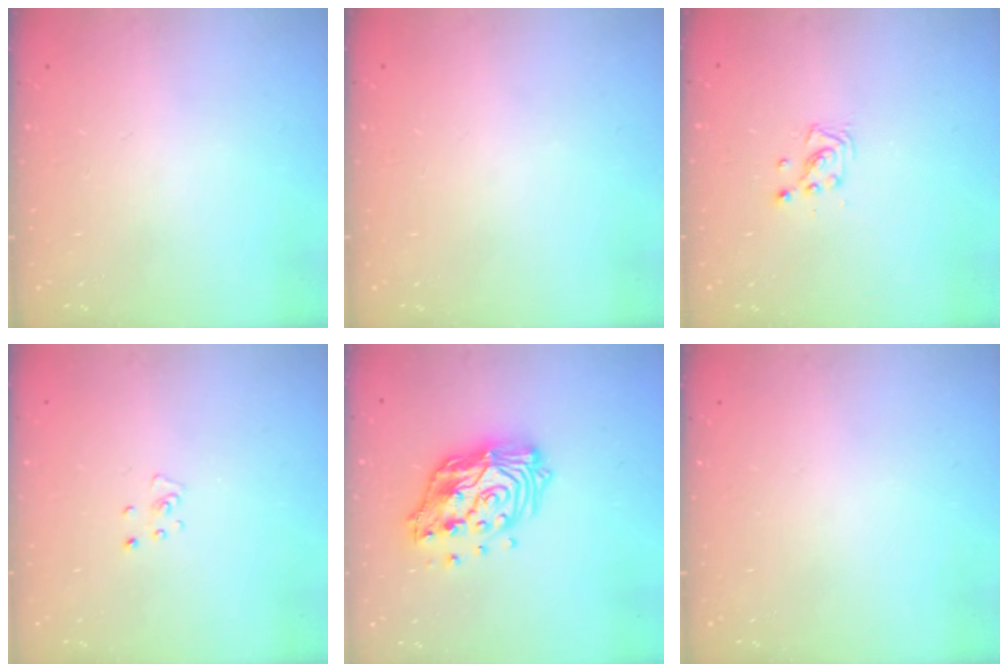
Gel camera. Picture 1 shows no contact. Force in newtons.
{"total": 0.0}
{"total": 3.0, "press": 3.0, "slide": 0.5}
{"total": 3.2, "press": 3.2, "slide": 0.4}
{"total": 15.3, "press": 15.3, "slide": 1.2}
{"total": 0.0}